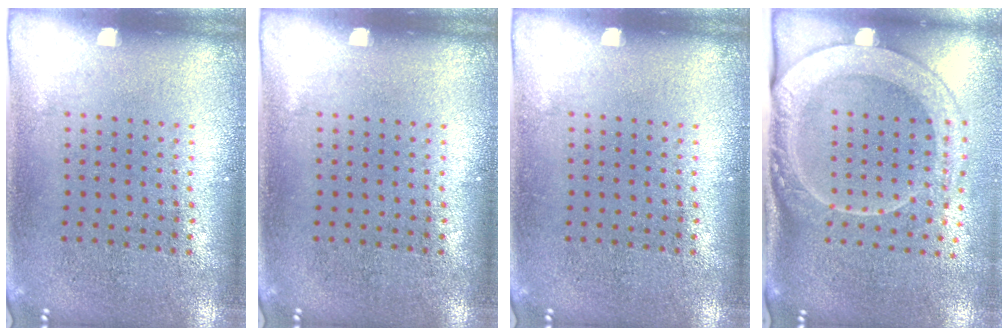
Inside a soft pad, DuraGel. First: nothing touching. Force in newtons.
{"total": 0.0}
{"total": 0.0}
{"total": 2.5, "press": 1.9, "slide": 1.6}